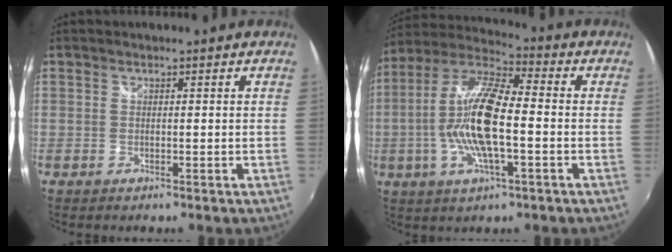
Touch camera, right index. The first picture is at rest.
{"total": 15.5, "force": [-2.3, 4.2, 14.8], "torque": [-0.288, 0.001, -0.051]}